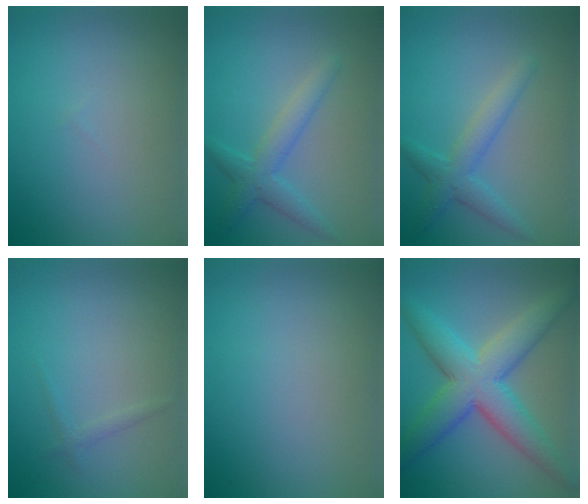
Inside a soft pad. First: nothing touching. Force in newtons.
{"total": 2.9, "press": 2.9, "slide": 0.1}
{"total": 2.9, "press": 2.9, "slide": 0.1}
{"total": 0.8, "press": 0.8, "slide": 0.1}
{"total": 0.0}
{"total": 8.0, "press": 8.0, "slide": 0.2}